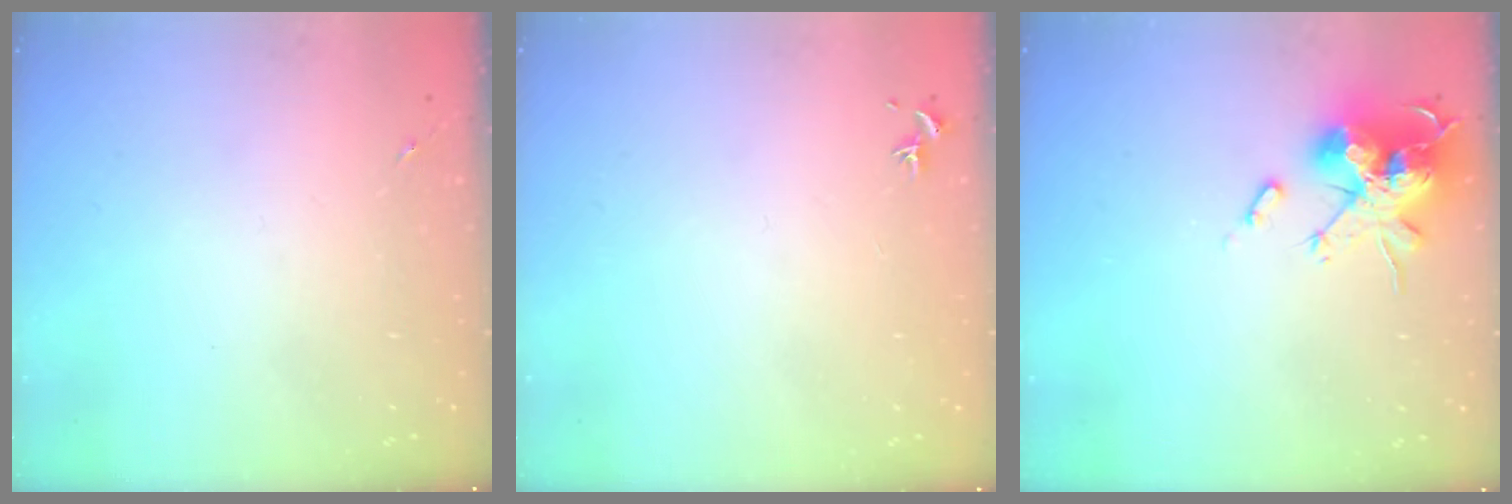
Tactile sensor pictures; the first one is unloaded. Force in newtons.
{"total": 0.8, "press": 0.7, "slide": 0.3}
{"total": 18.9, "press": 18.9, "slide": 0.2}